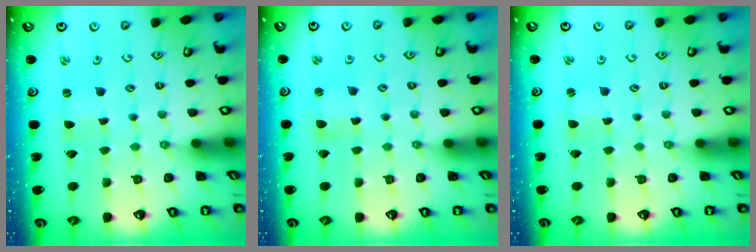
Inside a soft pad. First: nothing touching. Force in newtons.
{"total": 1.7, "press": 1.7, "slide": 0.3}
{"total": 0.7, "press": 0.7, "slide": 0.0}